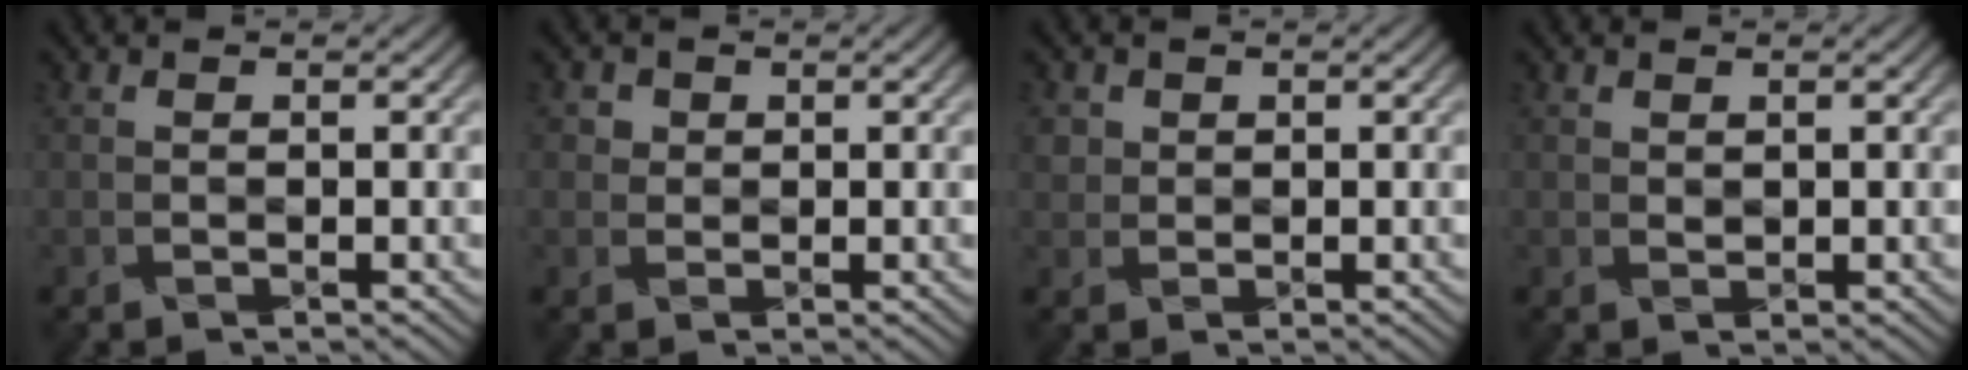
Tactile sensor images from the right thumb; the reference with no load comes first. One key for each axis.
{"total": 2.3, "fx": 1.1, "fy": 2.0, "fz": 0.3, "tx": -0.011, "ty": -0.001, "tz": 0.013}
{"total": 1.9, "fx": 1.0, "fy": 1.6, "fz": 0.0, "tx": -0.005, "ty": -0.001, "tz": 0.013}
{"total": 0.9, "fx": 0.8, "fy": 0.5, "fz": 0.1, "tx": 0.000, "ty": -0.001, "tz": 0.018}